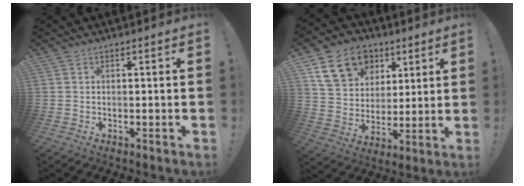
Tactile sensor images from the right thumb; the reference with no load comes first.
{"total": 16.0, "force": [7.9, 12.0, 7.1], "torque": [-0.099, -0.034, 0.152]}